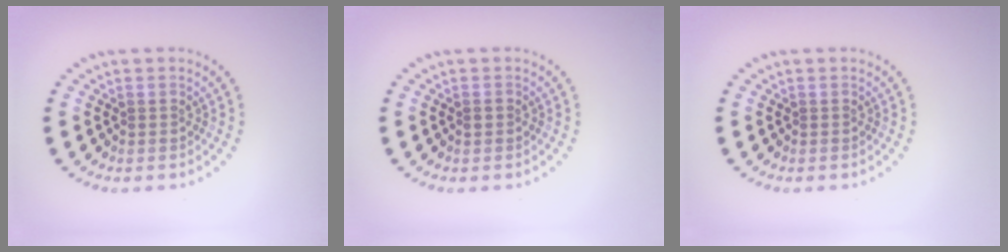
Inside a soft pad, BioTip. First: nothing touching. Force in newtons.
{"total": 0.7, "press": 0.7, "slide": 0.1}
{"total": 0.0}